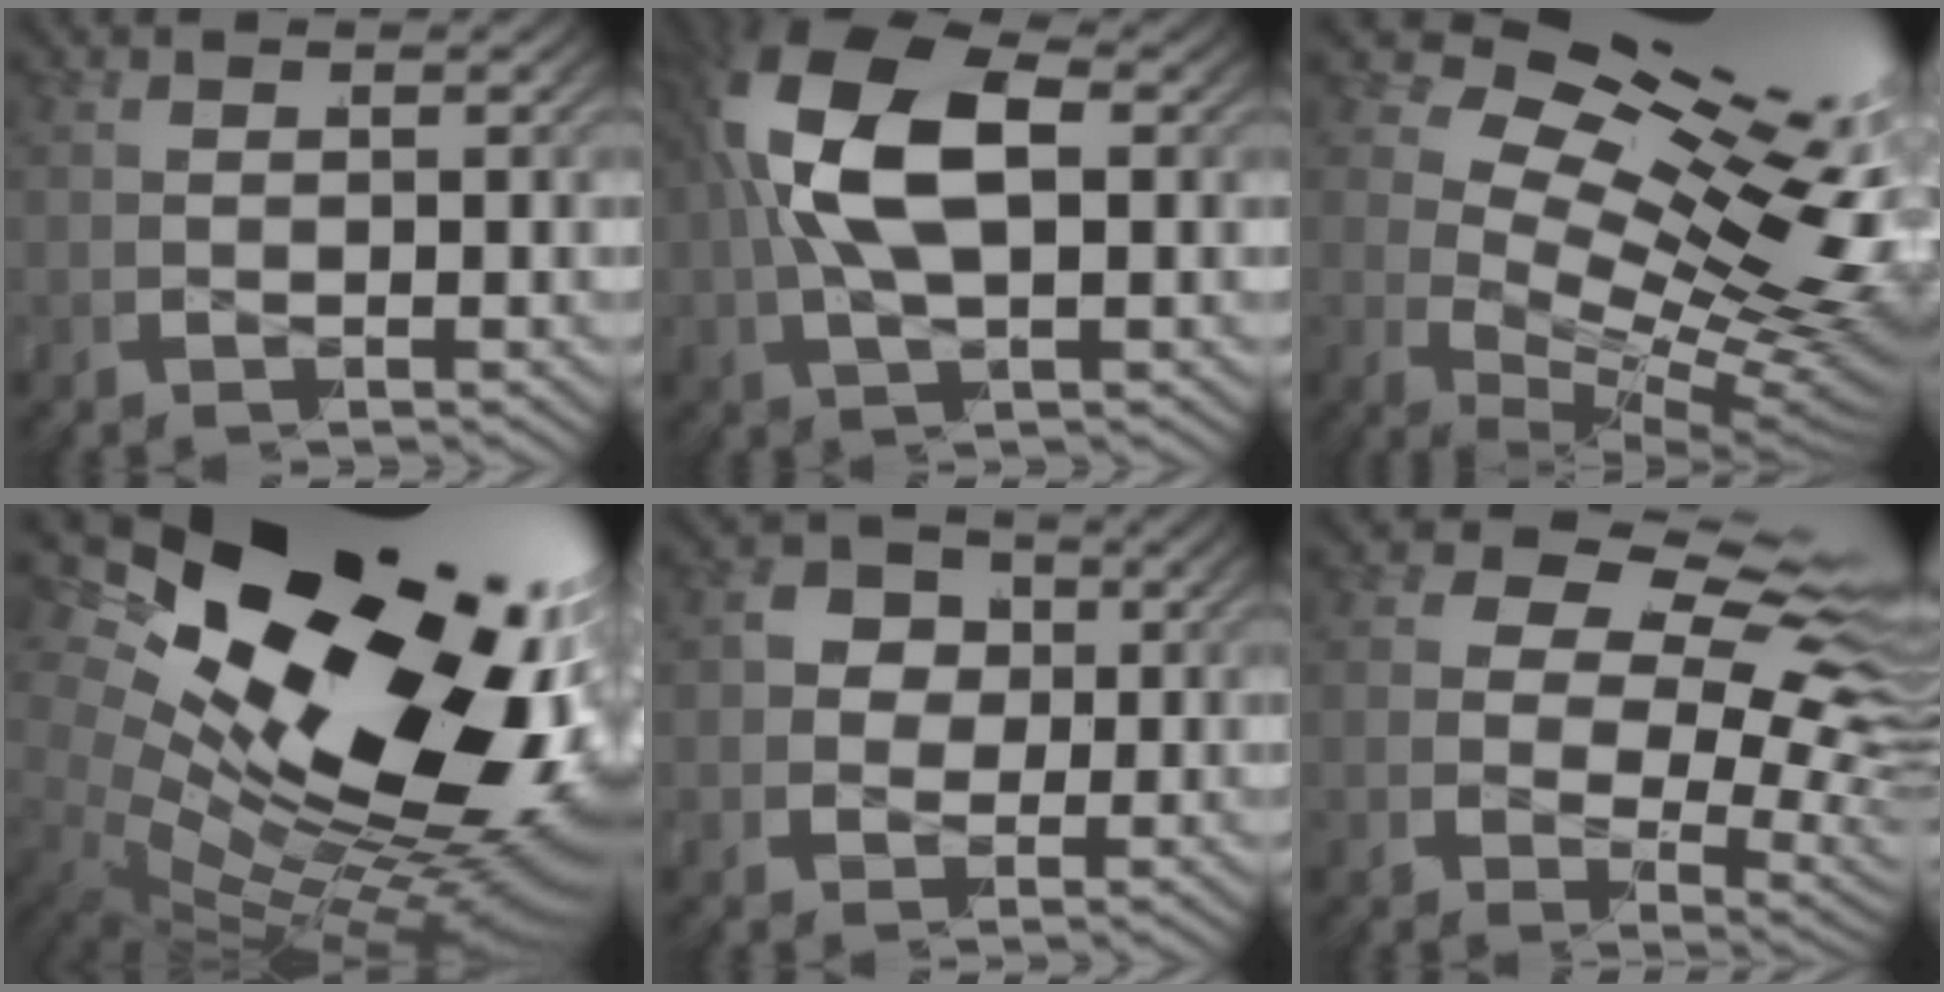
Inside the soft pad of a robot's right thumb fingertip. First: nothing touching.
{"total": 10.8, "force": [0.9, 6.2, 8.8], "torque": [-0.193, 0.001, 0.010]}
{"total": 22.8, "force": [0.3, 14.1, 17.9], "torque": [-0.276, -0.040, 0.014]}
{"total": 31.0, "force": [1.8, 18.7, 24.7], "torque": [-0.383, -0.023, 0.029]}
{"total": 6.6, "force": [0.3, 5.7, 3.3], "torque": [-0.070, -0.017, 0.002]}
{"total": 12.8, "force": [1.0, 8.0, 9.9], "torque": [-0.167, -0.024, 0.026]}